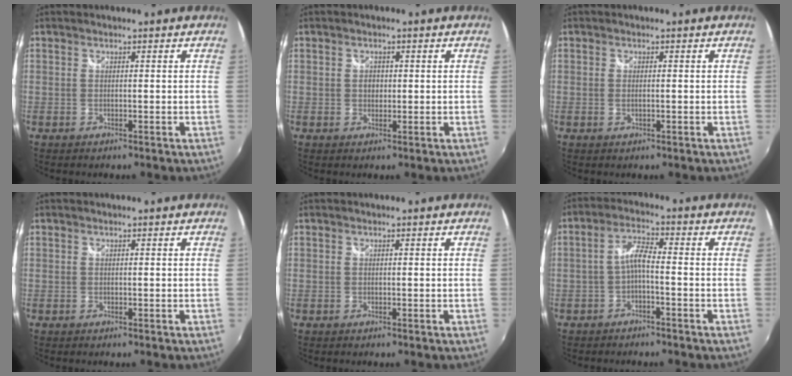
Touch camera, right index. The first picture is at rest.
{"total": 1.5, "force": [-0.1, 1.4, 0.6], "torque": [-0.009, 0.002, -0.003]}
{"total": 1.2, "force": [-0.1, 0.5, 1.1], "torque": [-0.021, -0.002, -0.002]}
{"total": 0.0}
{"total": 0.0}
{"total": 3.8, "force": [-1.8, 0.5, 3.3], "torque": [-0.073, 0.010, -0.035]}